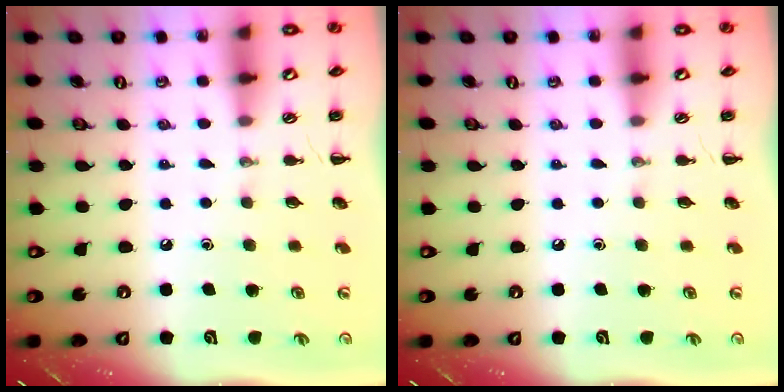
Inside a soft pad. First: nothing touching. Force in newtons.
{"total": 0.0}